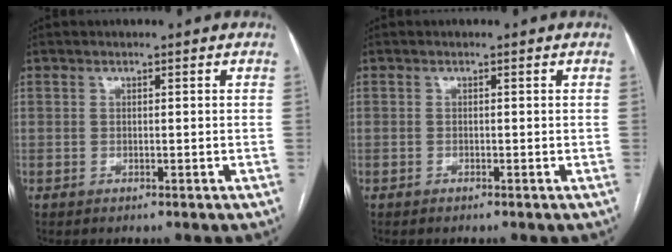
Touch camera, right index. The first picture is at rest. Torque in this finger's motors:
{"motor_torque": [-0.02, -0.02, -0.01, -0.03]}